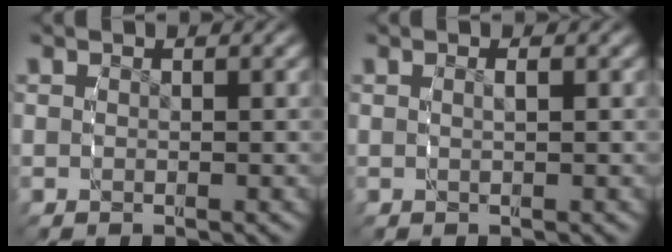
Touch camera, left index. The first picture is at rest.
{"total": 0.6, "force": [0.1, 0.0, 0.6], "torque": [-0.013, 0.000, 0.000]}